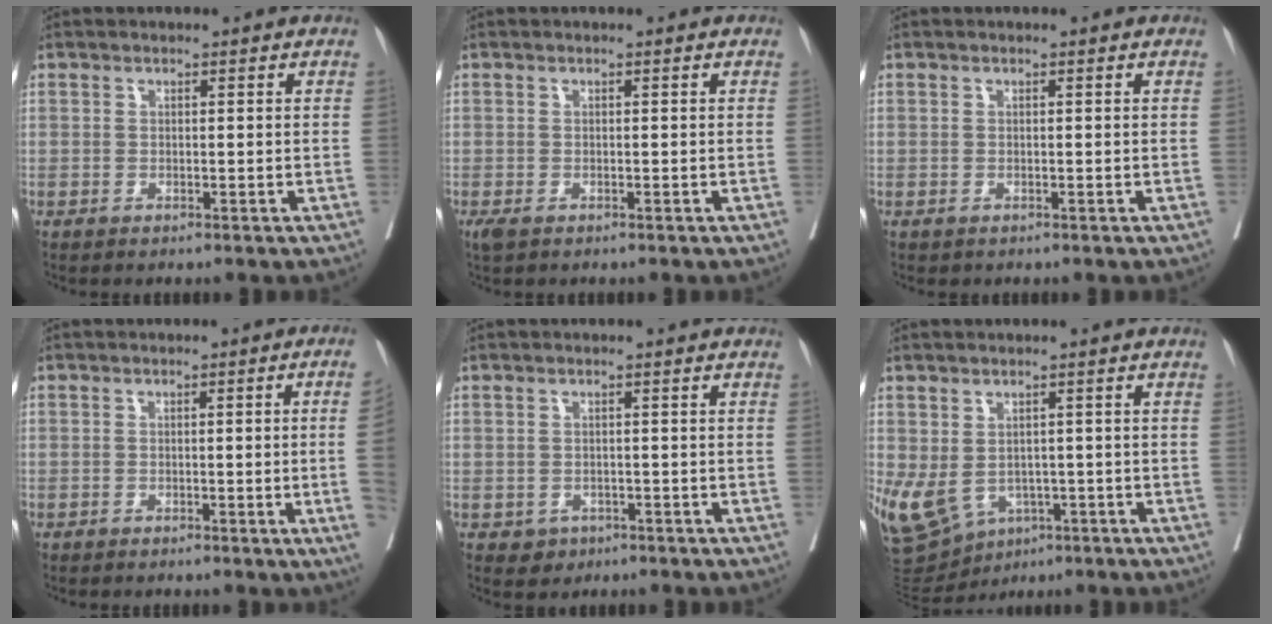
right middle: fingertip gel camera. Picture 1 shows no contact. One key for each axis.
{"total": 1.6, "fx": -0.9, "fy": 0.8, "fz": 1.0, "tx": -0.024, "ty": -0.006, "tz": -0.012}
{"total": 0.0}
{"total": 5.3, "fx": -1.1, "fy": -1.4, "fz": 4.9, "tx": -0.053, "ty": -0.004, "tz": -0.017}
{"total": 2.2, "fx": -1.1, "fy": 1.9, "fz": 0.4, "tx": -0.002, "ty": 0.007, "tz": -0.010}
{"total": 11.1, "fx": -4.1, "fy": 8.3, "fz": 6.0, "tx": -0.130, "ty": 0.002, "tz": -0.051}